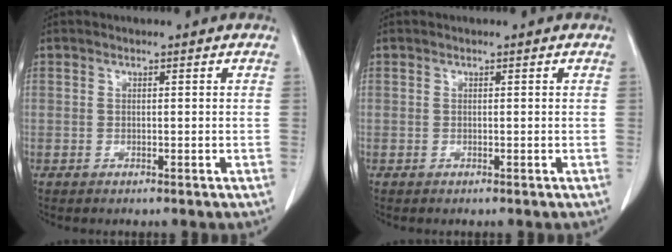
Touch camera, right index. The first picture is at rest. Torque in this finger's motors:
{"motor_torque": [0.00, 0.00, 0.00, 0.00]}